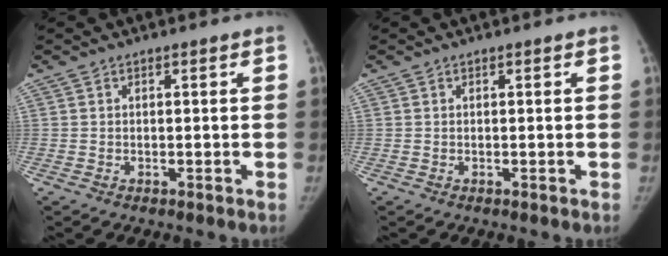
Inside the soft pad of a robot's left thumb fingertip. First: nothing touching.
{"total": 0.0}